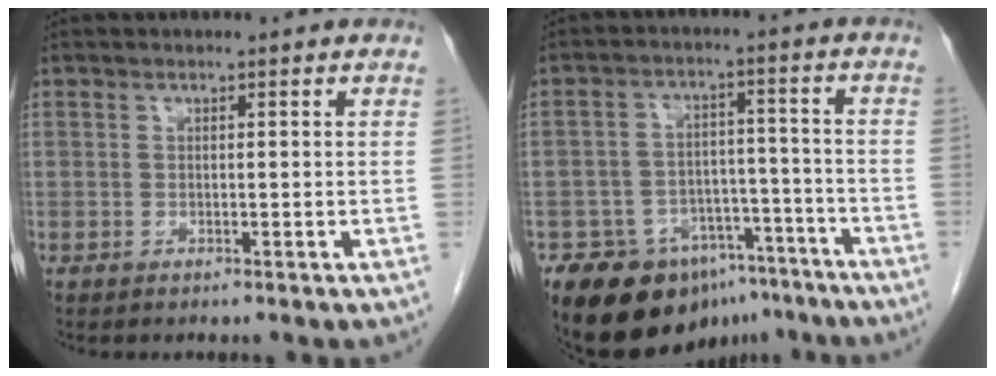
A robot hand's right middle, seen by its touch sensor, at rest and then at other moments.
{"total": 13.4, "force": [-9.6, 7.8, 5.1], "torque": [-0.065, 0.044, -0.141]}